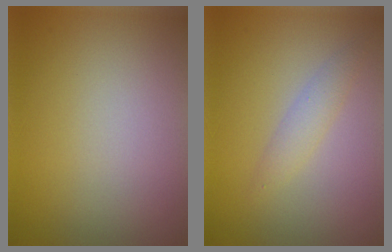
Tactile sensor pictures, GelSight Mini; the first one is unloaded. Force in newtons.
{"total": 1.6, "press": 1.6, "slide": 0.0}